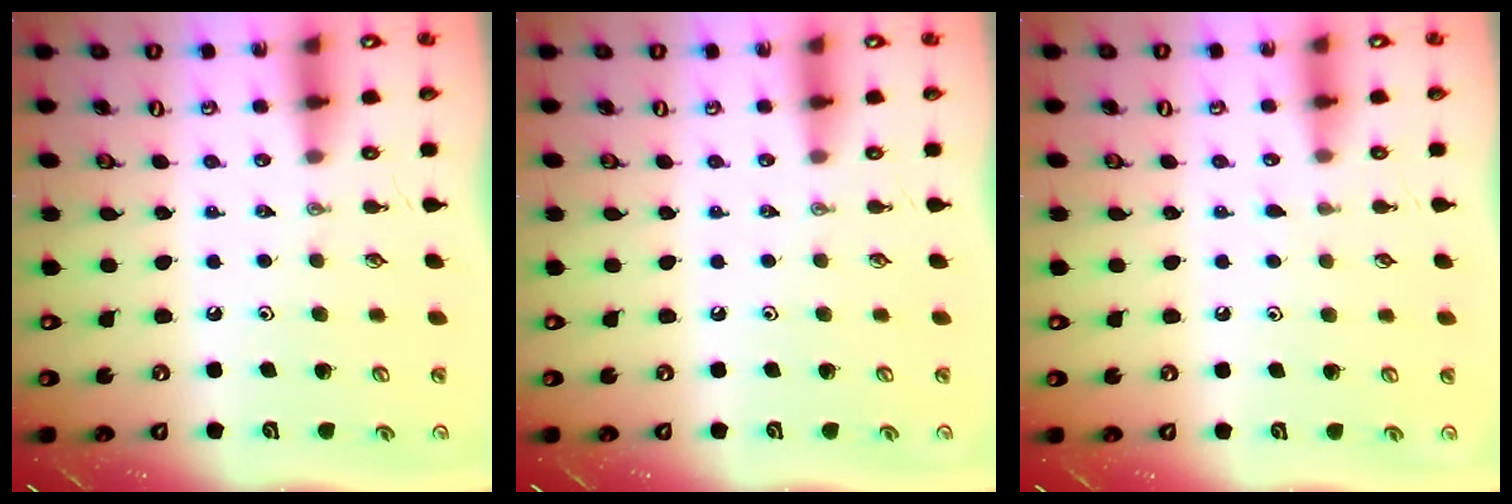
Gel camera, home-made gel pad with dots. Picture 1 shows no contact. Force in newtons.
{"total": 0.0}
{"total": 3.8, "press": 3.7, "slide": 0.4}